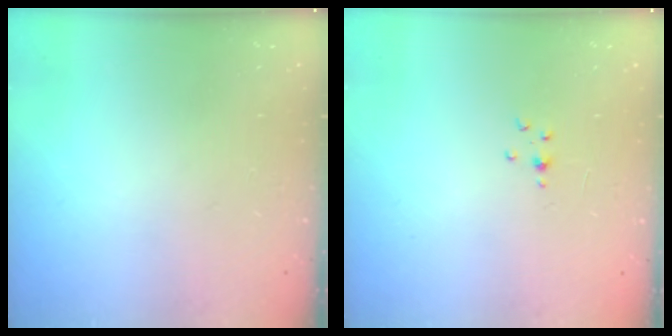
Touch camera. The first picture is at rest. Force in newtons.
{"total": 1.5, "press": 1.5, "slide": 0.2}